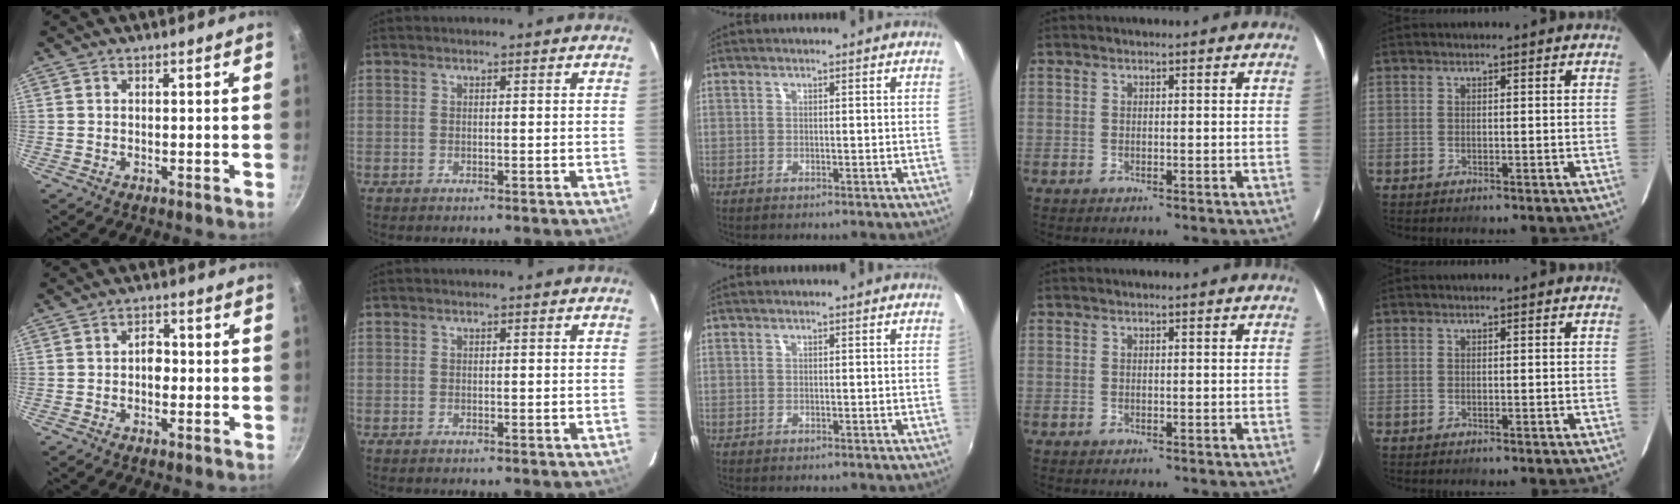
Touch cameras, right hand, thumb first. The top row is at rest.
{"thumb": {"total": 3.4, "force": [-0.4, 2.4, 2.4], "torque": [-0.020, 0.009, -0.010]}}